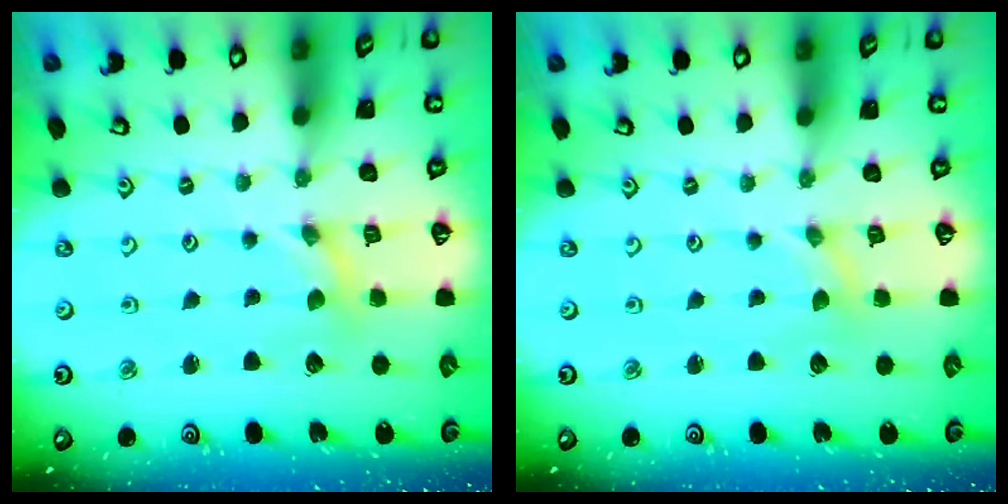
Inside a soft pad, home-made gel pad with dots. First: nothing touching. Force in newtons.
{"total": 0.0}